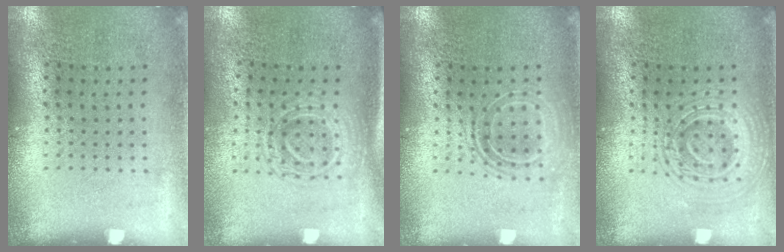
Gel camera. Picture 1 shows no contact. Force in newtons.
{"total": 1.6, "press": 1.4, "slide": 0.7}
{"total": 1.7, "press": 1.3, "slide": 1.0}
{"total": 2.5, "press": 2.4, "slide": 0.5}